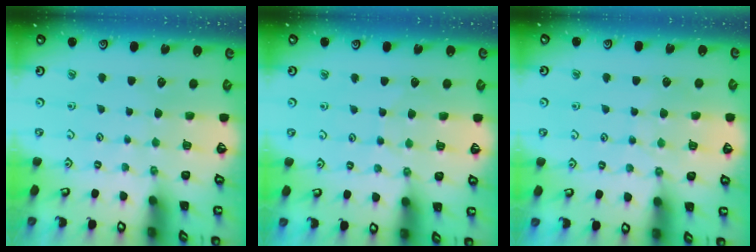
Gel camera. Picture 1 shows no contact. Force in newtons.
{"total": 3.9, "press": 3.9, "slide": 0.5}
{"total": 5.5, "press": 5.4, "slide": 0.7}